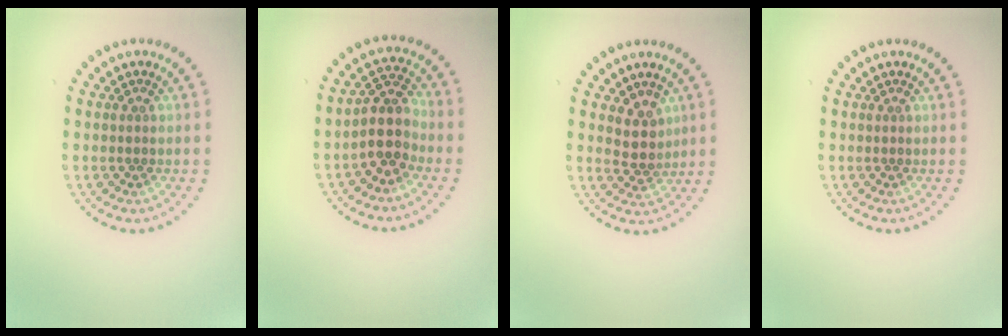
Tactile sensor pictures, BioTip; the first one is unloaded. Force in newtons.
{"total": 3.3, "press": 2.9, "slide": 1.6}
{"total": 2.7, "press": 2.1, "slide": 1.6}
{"total": 0.0}